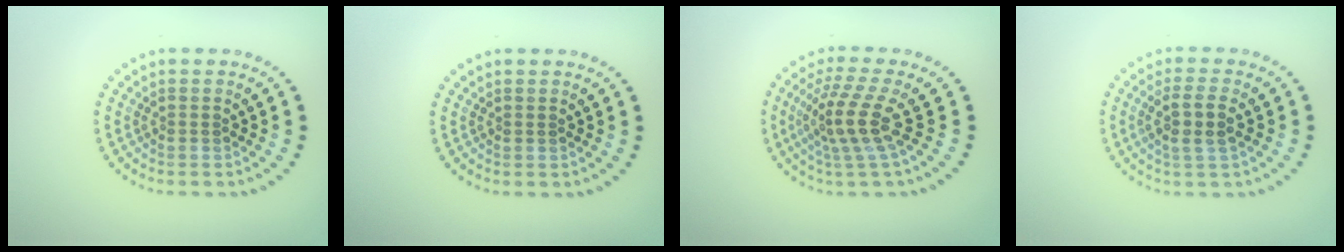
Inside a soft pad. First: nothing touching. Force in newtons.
{"total": 0.0}
{"total": 4.2, "press": 3.0, "slide": 3.0}
{"total": 2.9, "press": 2.6, "slide": 1.2}